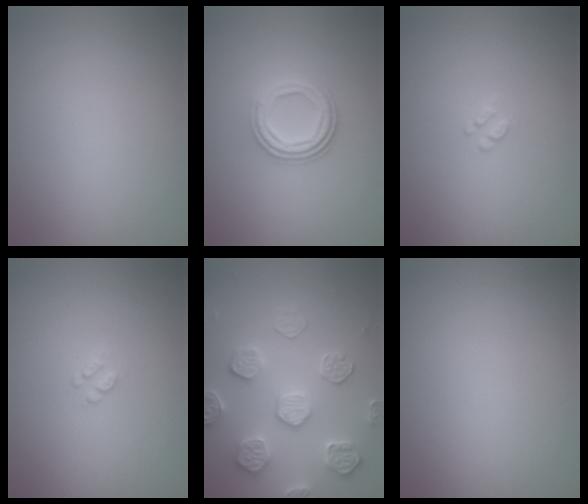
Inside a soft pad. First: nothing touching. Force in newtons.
{"total": 3.7, "press": 3.0, "slide": 2.0}
{"total": 1.0, "press": 0.9, "slide": 0.2}
{"total": 1.0, "press": 0.9, "slide": 0.2}
{"total": 4.6, "press": 4.5, "slide": 0.8}
{"total": 0.0}